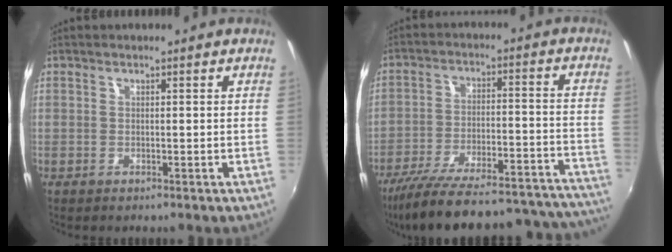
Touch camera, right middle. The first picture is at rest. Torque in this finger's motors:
{"motor_torque": [1.64, -0.50, 0.29, 0.18]}